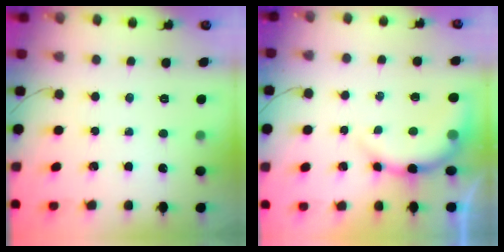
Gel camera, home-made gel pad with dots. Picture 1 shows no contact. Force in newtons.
{"total": 9.6, "press": 9.6, "slide": 1.3}